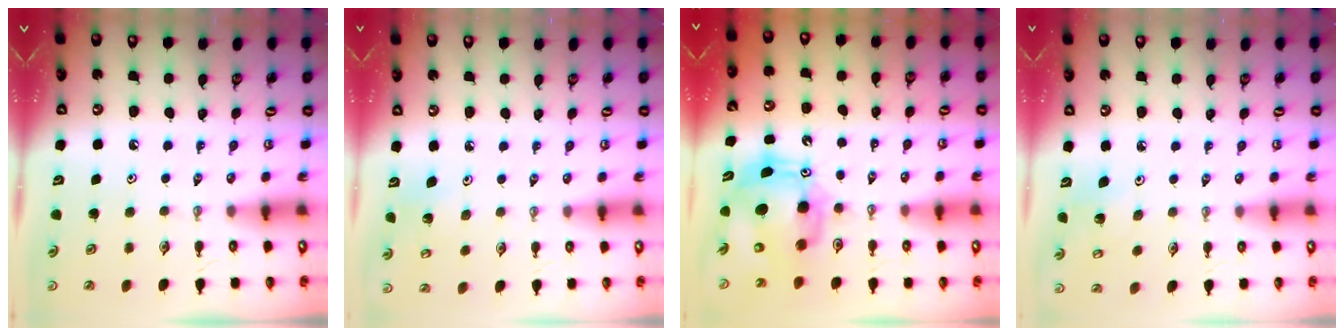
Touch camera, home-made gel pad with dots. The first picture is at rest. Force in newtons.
{"total": 5.0, "press": 4.7, "slide": 1.6}
{"total": 10.3, "press": 10.1, "slide": 2.0}
{"total": 5.2, "press": 5.1, "slide": 1.2}